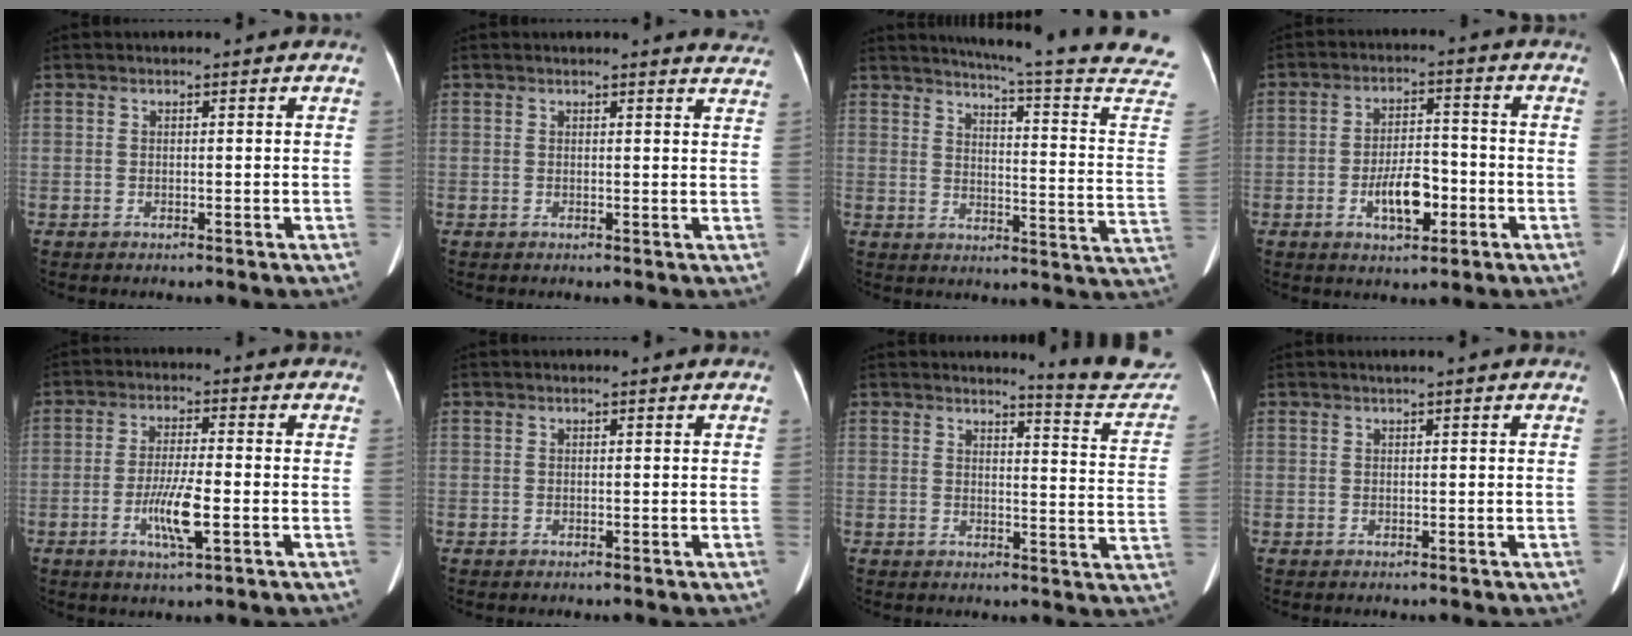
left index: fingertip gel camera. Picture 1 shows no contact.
{"total": 5.7, "force": [5.6, 0.5, 0.9], "torque": [0.002, -0.021, 0.031]}
{"total": 22.6, "force": [20.2, -1.5, 9.9], "torque": [-0.146, -0.107, 0.235]}
{"total": 7.0, "force": [-2.7, 2.9, 5.8], "torque": [-0.109, 0.004, -0.041]}
{"total": 6.7, "force": [-2.3, 0.5, 6.2], "torque": [-0.124, -0.011, -0.038]}
{"total": 0.7, "force": [0.6, 0.0, 0.3], "torque": [-0.008, 0.007, 0.009]}
{"total": 10.5, "force": [10.3, -0.2, 1.7], "torque": [-0.011, -0.074, 0.105]}
{"total": 0.9, "force": [0.7, -0.2, 0.6], "torque": [-0.014, 0.007, 0.018]}